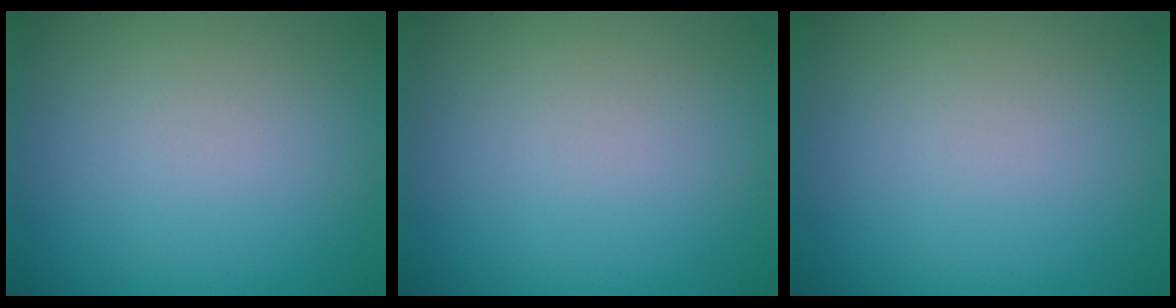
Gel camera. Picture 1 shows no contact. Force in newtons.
{"total": 0.0}
{"total": 0.0}